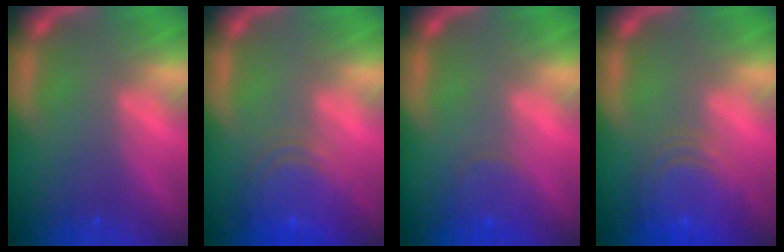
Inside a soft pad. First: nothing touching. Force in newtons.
{"total": 6.5}
{"total": 2.4}
{"total": 6.9}